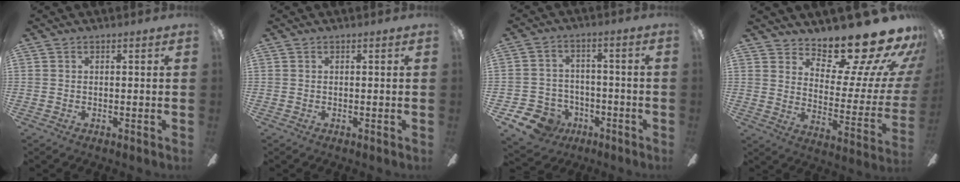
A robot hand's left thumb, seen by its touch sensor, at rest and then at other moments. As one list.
[{"total": 0.0}, {"total": 9.3, "force": [-5.9, 6.6, 2.9], "torque": [-0.079, 0.041, -0.107]}, {"total": 19.6, "force": [15.3, 5.9, 10.8], "torque": [-0.145, -0.120, 0.250]}]